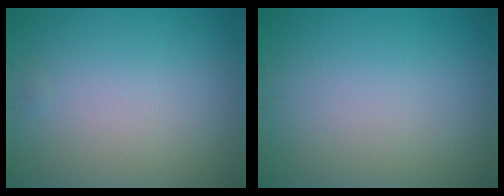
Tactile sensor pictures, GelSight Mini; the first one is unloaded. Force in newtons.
{"total": 0.0}